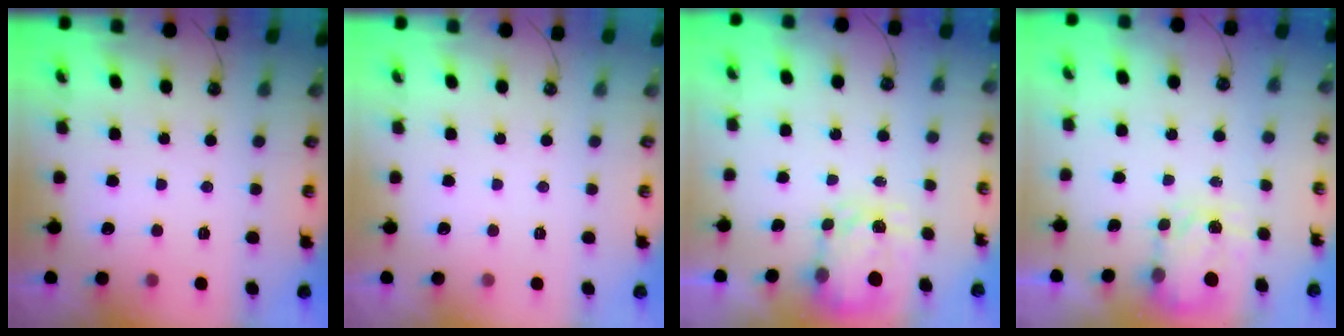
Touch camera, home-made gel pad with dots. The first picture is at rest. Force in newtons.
{"total": 0.0}
{"total": 3.8, "press": 3.8, "slide": 0.6}
{"total": 3.5, "press": 3.4, "slide": 0.5}